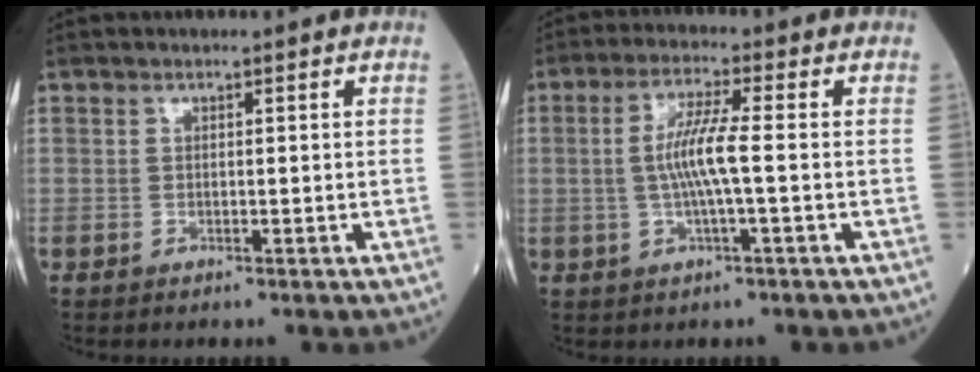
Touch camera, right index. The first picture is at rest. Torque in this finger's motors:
{"motor_torque": [0.86, -0.01, 0.44, 0.15]}